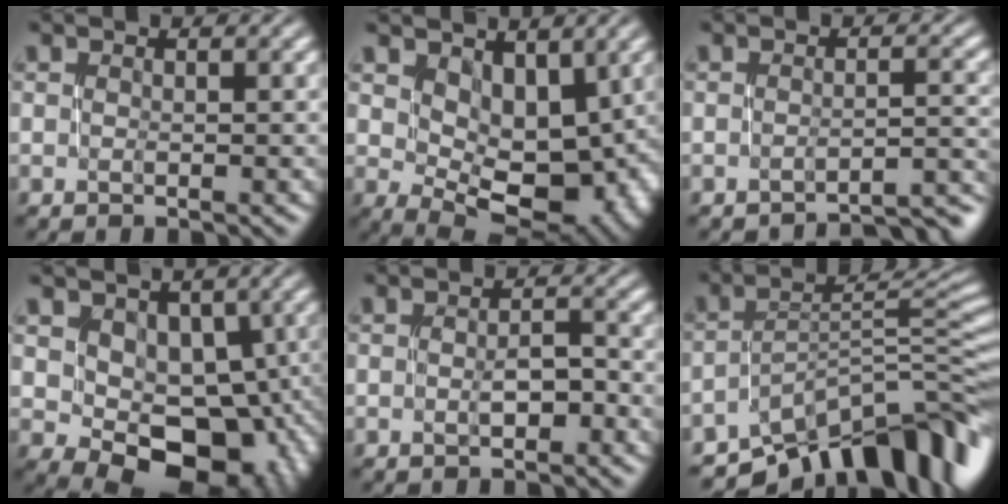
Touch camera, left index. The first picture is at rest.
{"total": 8.7, "force": [1.5, 5.7, 6.4], "torque": [-0.090, -0.024, 0.049]}
{"total": 4.4, "force": [-3.8, 0.8, 2.0], "torque": [-0.010, 0.013, -0.047]}
{"total": 9.4, "force": [-0.5, 6.8, 6.4], "torque": [-0.075, -0.017, 0.000]}
{"total": 1.8, "force": [-0.7, 0.7, 1.4], "torque": [-0.026, 0.005, -0.012]}
{"total": 10.7, "force": [-8.6, 3.1, 5.6], "torque": [-0.065, 0.023, -0.151]}